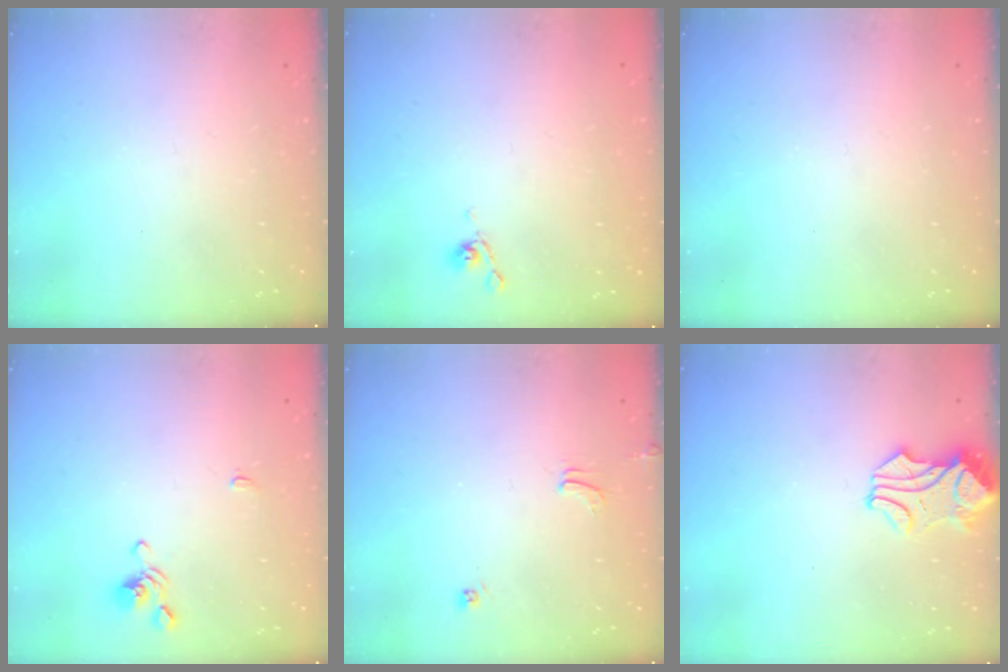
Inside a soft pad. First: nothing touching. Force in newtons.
{"total": 5.1, "press": 5.1, "slide": 0.3}
{"total": 0.0}
{"total": 1.0, "press": 0.9, "slide": 0.5}
{"total": 2.0, "press": 1.9, "slide": 0.4}
{"total": 1.0, "press": 0.8, "slide": 0.6}